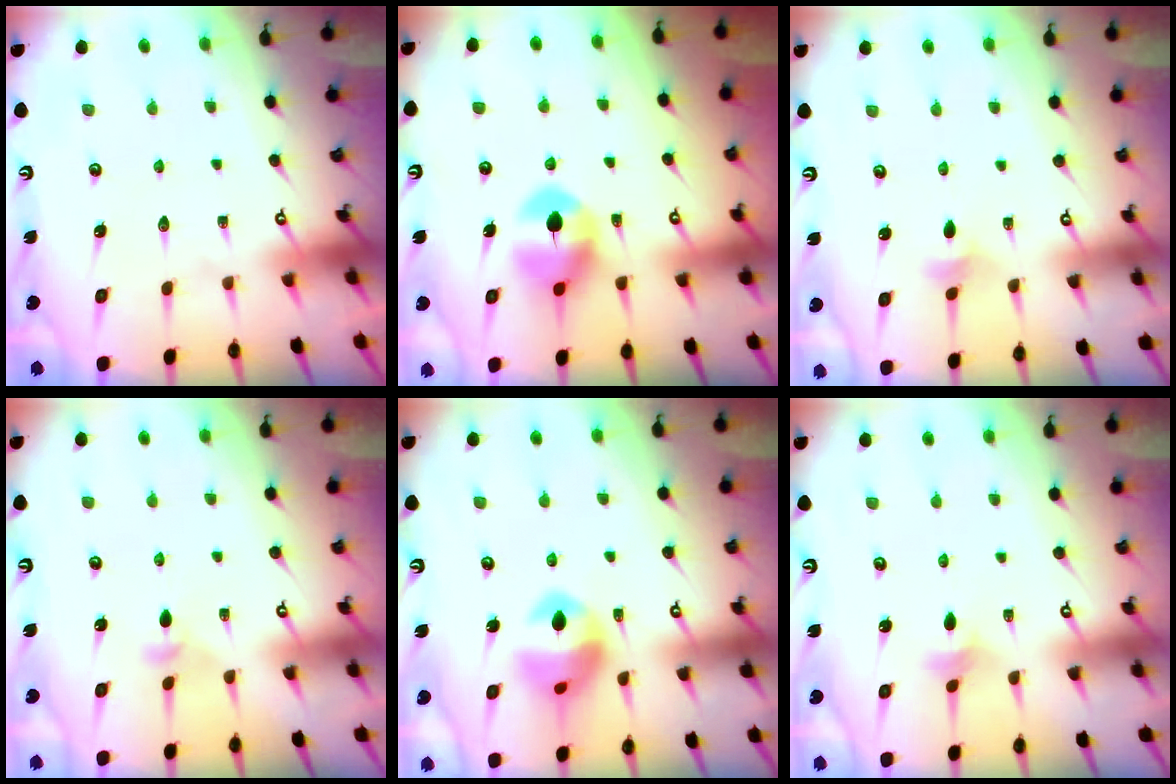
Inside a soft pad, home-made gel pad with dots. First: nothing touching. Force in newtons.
{"total": 8.7, "press": 8.7, "slide": 0.3}
{"total": 3.0, "press": 2.9, "slide": 0.7}
{"total": 3.2, "press": 3.1, "slide": 0.7}
{"total": 12.7, "press": 12.6, "slide": 1.3}
{"total": 2.3, "press": 2.2, "slide": 0.5}